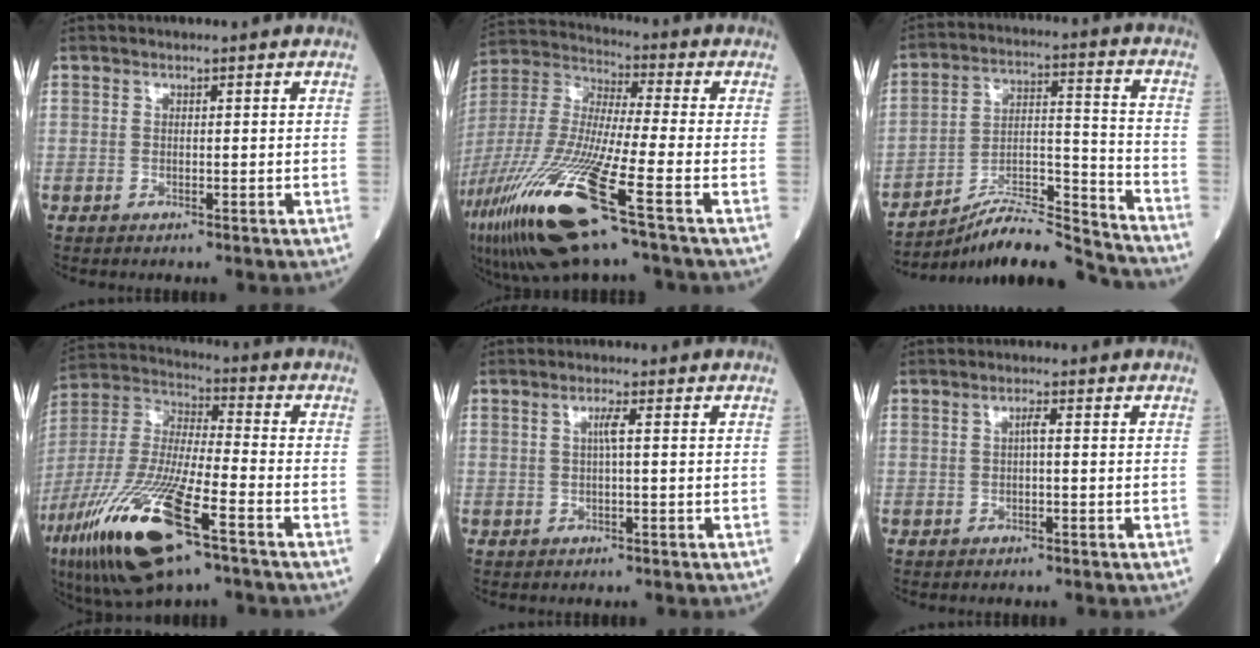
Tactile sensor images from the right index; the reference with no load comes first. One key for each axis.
{"total": 24.0, "fx": -13.1, "fy": 2.1, "fz": 20.0, "tx": -0.465, "ty": -0.064, "tz": -0.250}
{"total": 16.9, "fx": -16.3, "fy": 0.2, "fz": 4.1, "tx": -0.072, "ty": 0.027, "tz": -0.270}
{"total": 22.1, "fx": -11.7, "fy": 4.3, "fz": 18.3, "tx": -0.412, "ty": -0.058, "tz": -0.218}
{"total": 1.7, "fx": 0.2, "fy": -0.2, "fz": 1.6, "tx": -0.033, "ty": 0.002, "tz": 0.002}
{"total": 1.2, "fx": 0.1, "fy": 0.1, "fz": 1.2, "tx": -0.021, "ty": 0.002, "tz": 0.000}